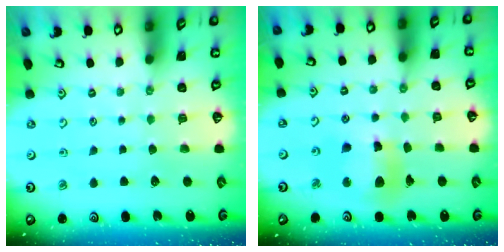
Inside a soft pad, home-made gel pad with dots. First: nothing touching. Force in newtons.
{"total": 12.0, "press": 11.9, "slide": 1.6}